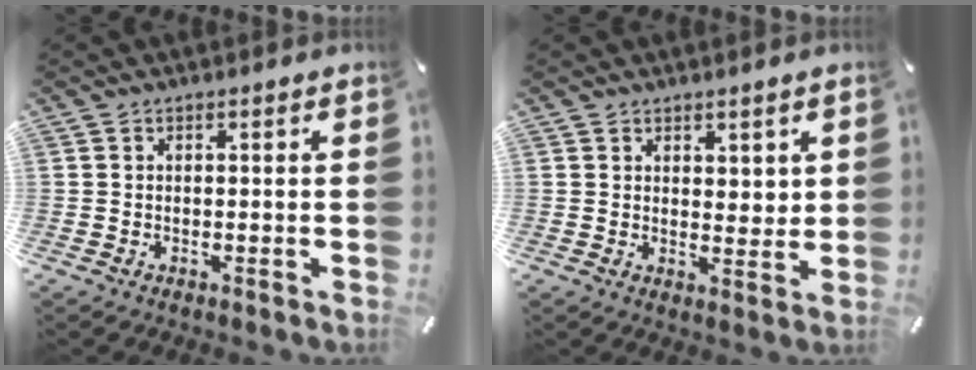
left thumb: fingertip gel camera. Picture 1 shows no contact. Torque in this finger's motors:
{"motor_torque": [0.04, -0.53, 0.06, 0.11, 0.04]}